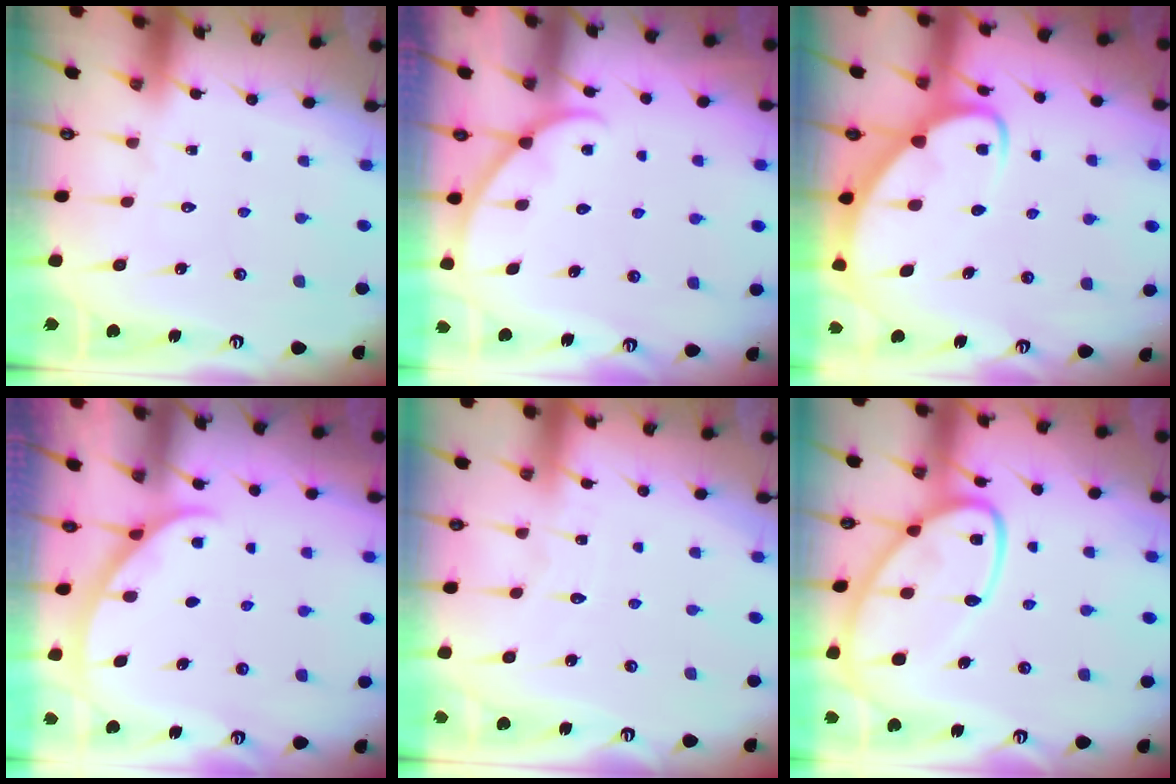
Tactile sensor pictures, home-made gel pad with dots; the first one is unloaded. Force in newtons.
{"total": 2.9, "press": 2.9, "slide": 0.4}
{"total": 4.7, "press": 4.7, "slide": 0.4}
{"total": 2.4, "press": 2.3, "slide": 0.3}
{"total": 2.9, "press": 2.9, "slide": 0.3}
{"total": 16.6, "press": 16.5, "slide": 1.5}